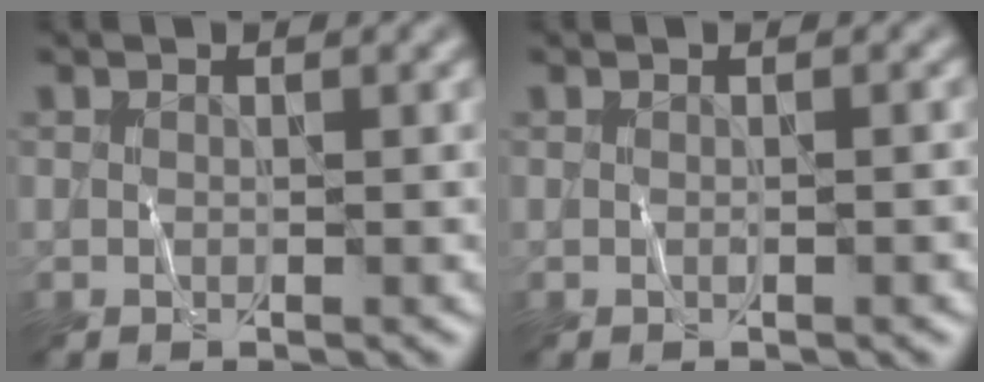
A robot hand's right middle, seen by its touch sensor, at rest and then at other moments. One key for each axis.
{"total": 0.7, "fx": -0.1, "fy": 0.0, "fz": 0.6, "tx": -0.009, "ty": 0.001, "tz": -0.001}